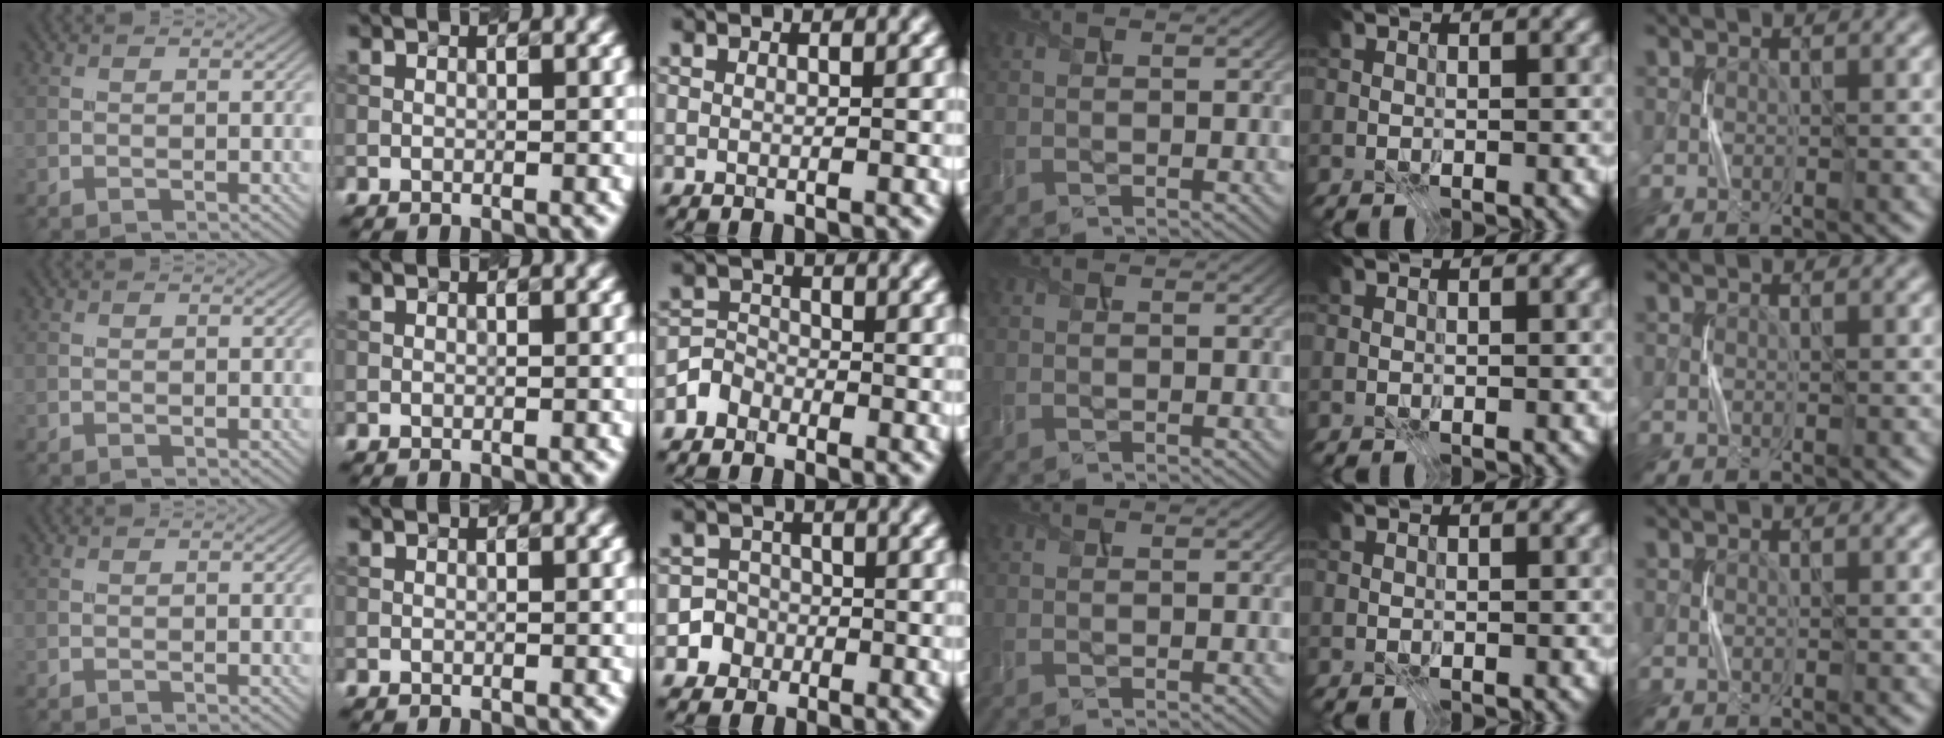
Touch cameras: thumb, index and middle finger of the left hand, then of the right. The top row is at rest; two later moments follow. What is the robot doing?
{"motion": "press", "object": "stapler"}